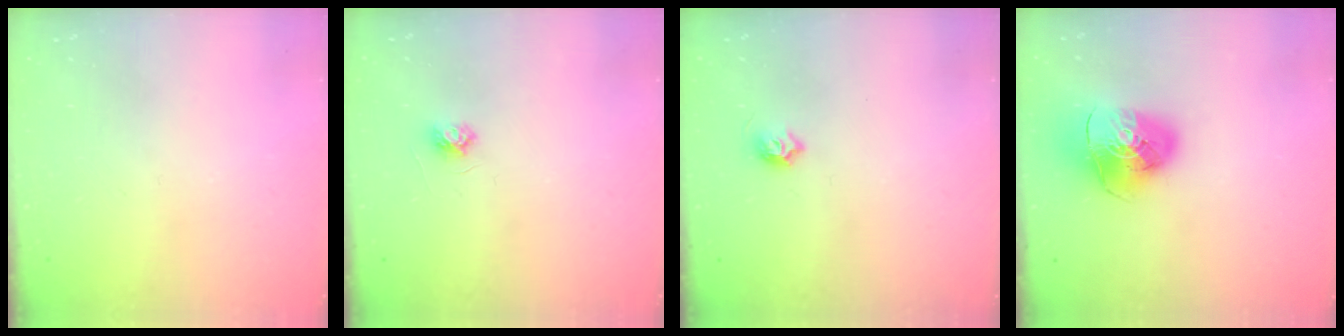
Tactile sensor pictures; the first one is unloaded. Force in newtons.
{"total": 3.8, "press": 3.7, "slide": 0.5}
{"total": 5.5, "press": 5.4, "slide": 0.9}
{"total": 12.7, "press": 12.6, "slide": 1.7}